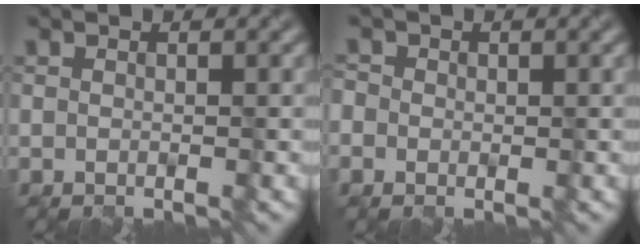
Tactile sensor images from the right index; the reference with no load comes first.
{"total": 0.8, "force": [-0.4, 0.7, -0.3], "torque": [-0.005, 0.001, -0.003]}